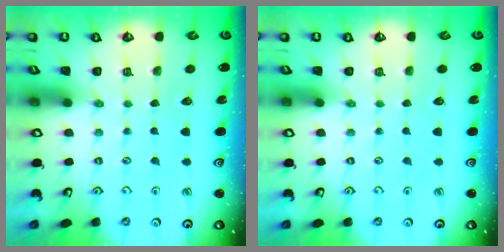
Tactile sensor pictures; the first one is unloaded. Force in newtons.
{"total": 0.0}